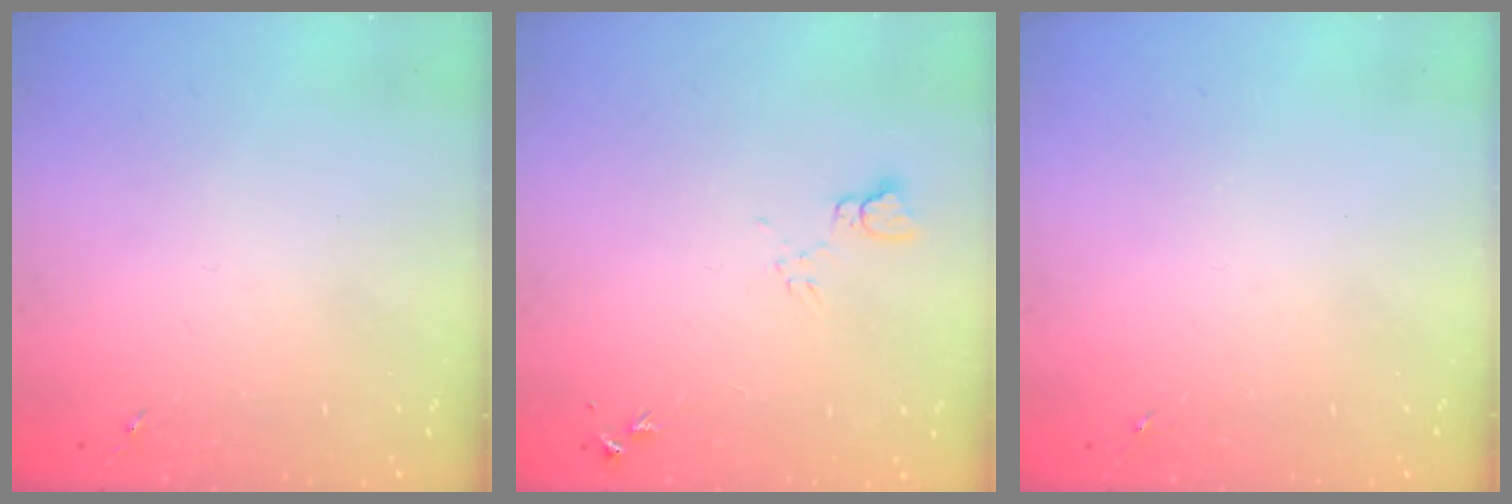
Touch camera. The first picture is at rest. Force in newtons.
{"total": 5.9, "press": 5.8, "slide": 0.6}
{"total": 0.0}